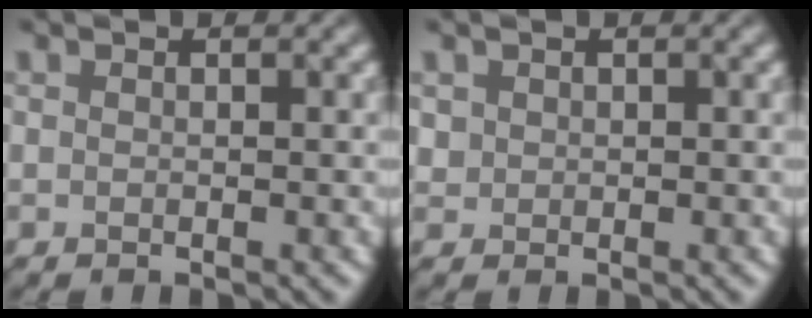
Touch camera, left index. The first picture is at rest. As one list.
[{"total": 0.8, "force": [0.1, 0.7, 0.0], "torque": [0.001, -0.002, 0.008]}]